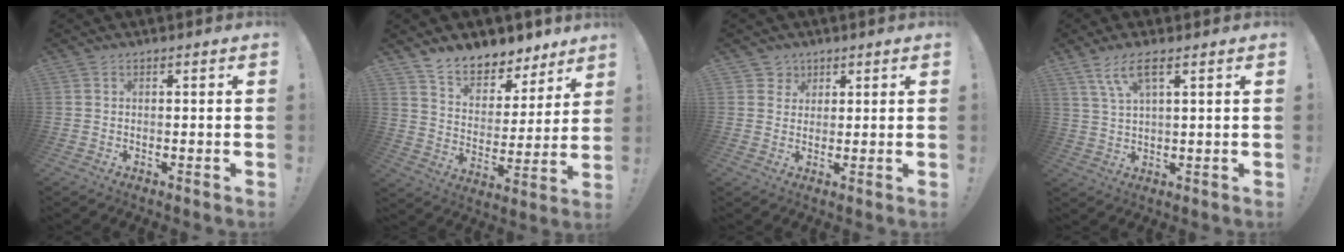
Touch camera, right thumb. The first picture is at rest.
{"total": 10.1, "force": [8.9, 4.2, 2.4], "torque": [-0.050, -0.080, 0.164]}
{"total": 3.4, "force": [2.0, 2.7, 0.3], "torque": [0.000, -0.013, 0.035]}
{"total": 7.2, "force": [4.1, 1.8, 5.6], "torque": [-0.121, -0.004, 0.077]}